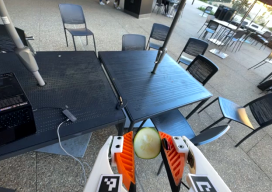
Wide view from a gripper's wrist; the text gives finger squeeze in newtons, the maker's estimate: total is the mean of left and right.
{"total": 7.5, "left": 6.9, "right": 8.0}